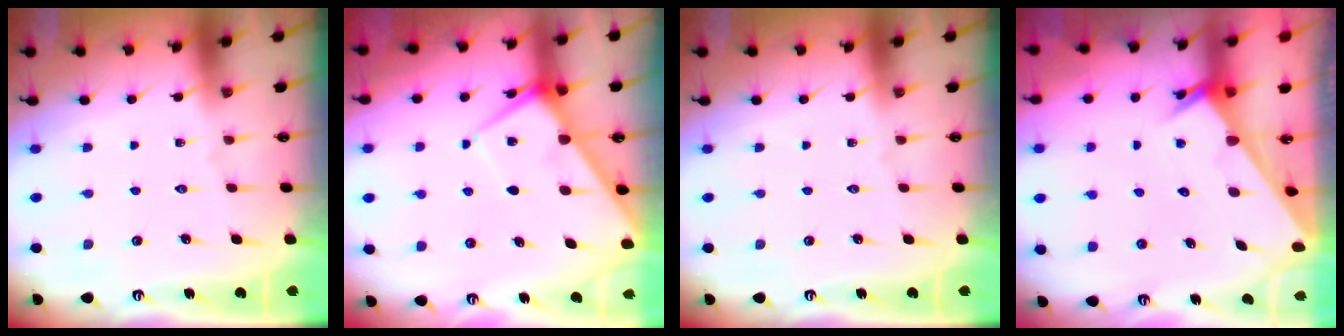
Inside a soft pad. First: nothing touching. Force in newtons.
{"total": 6.6, "press": 6.5, "slide": 0.7}
{"total": 0.0}
{"total": 2.0, "press": 2.0, "slide": 0.1}